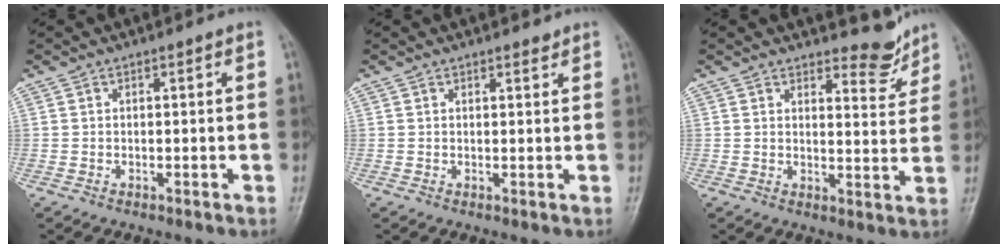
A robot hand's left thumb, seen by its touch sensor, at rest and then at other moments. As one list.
[{"total": 1.1, "force": [1.0, 0.4, 0.3], "torque": [0.000, -0.008, 0.013]}, {"total": 5.5, "force": [4.9, 2.0, 1.5], "torque": [-0.001, -0.047, 0.067]}]